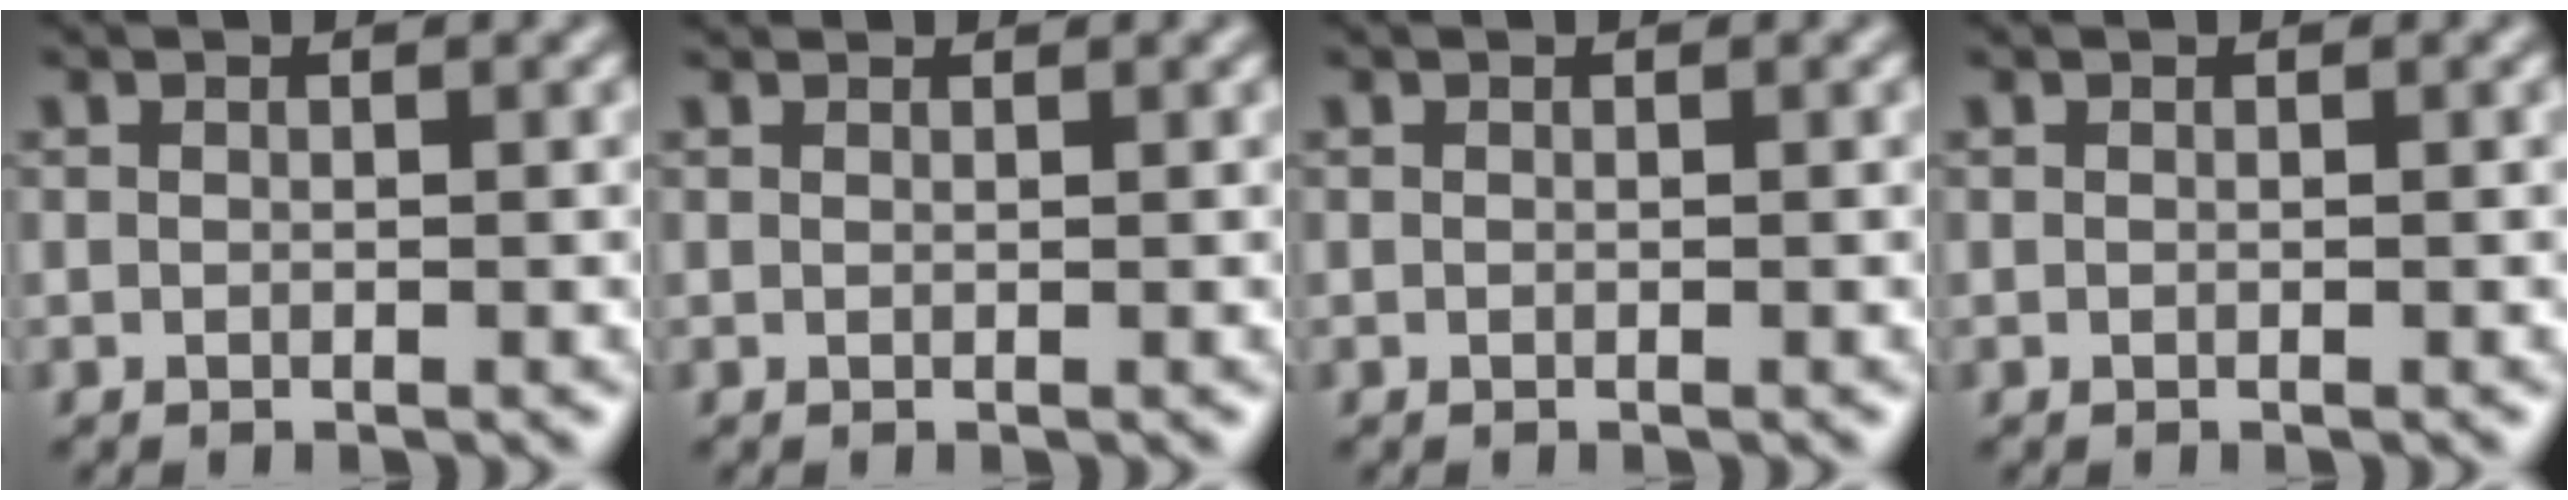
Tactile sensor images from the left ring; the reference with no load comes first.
{"total": 1.6, "force": [1.6, 0.2, 0.4], "torque": [-0.017, -0.002, 0.015]}
{"total": 0.0}
{"total": 0.0}